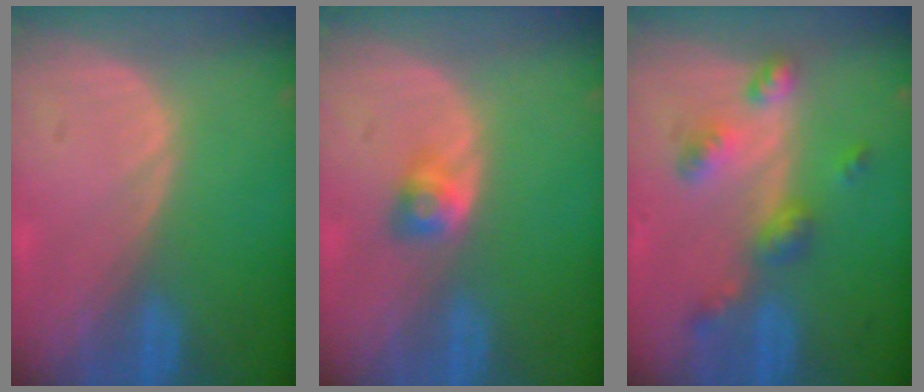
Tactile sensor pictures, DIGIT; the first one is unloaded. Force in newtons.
{"total": 2.7, "press": 2.4, "slide": 1.3}
{"total": 6.2, "press": 5.5, "slide": 2.9}